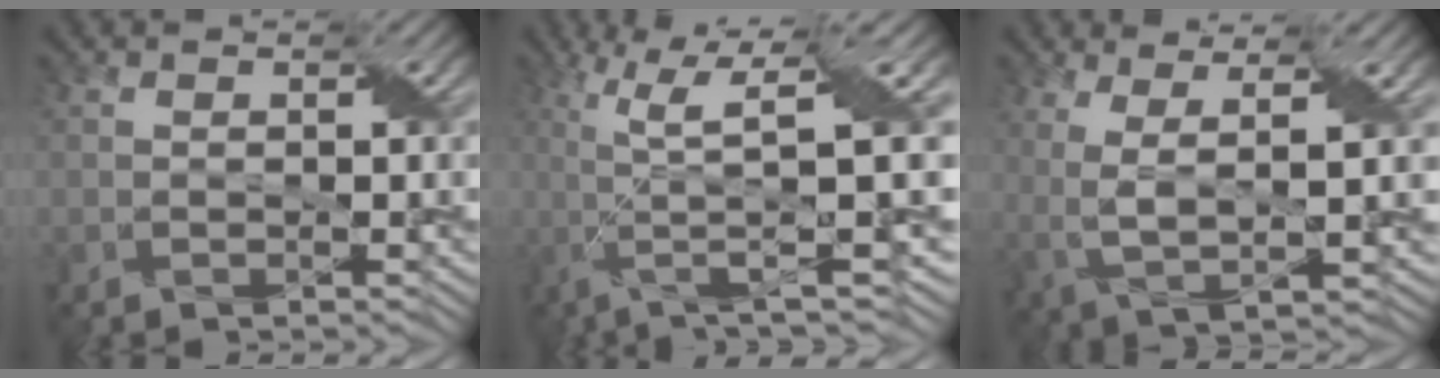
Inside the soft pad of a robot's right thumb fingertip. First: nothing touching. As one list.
[{"total": 11.4, "force": [0.3, 2.2, 11.2], "torque": [-0.203, 0.008, 0.017]}, {"total": 5.2, "force": [1.4, 1.4, 4.8], "torque": [-0.113, -0.001, 0.033]}]